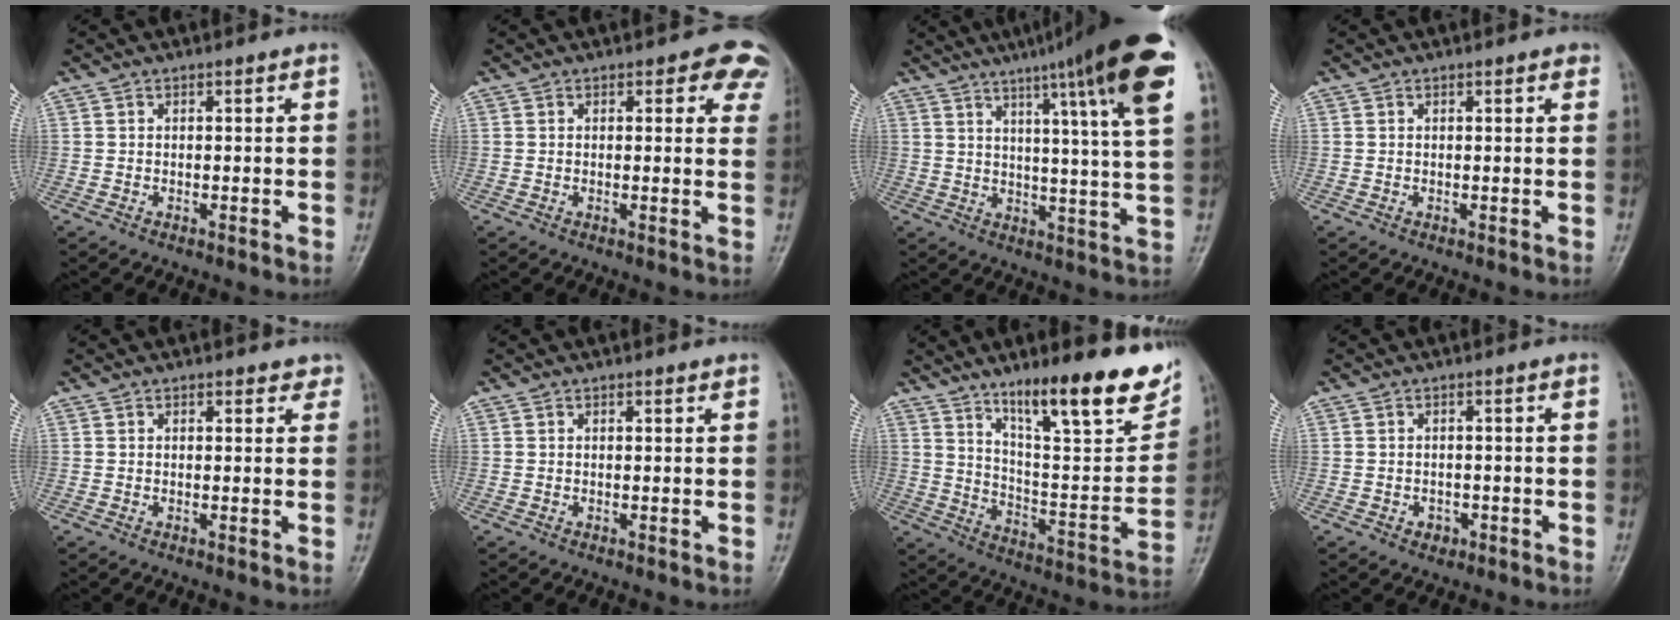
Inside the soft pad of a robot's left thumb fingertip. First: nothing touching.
{"total": 6.0, "force": [3.8, 3.3, 3.3], "torque": [0.006, -0.013, 0.027]}
{"total": 19.4, "force": [10.8, 1.0, 16.2], "torque": [-0.221, -0.028, 0.136]}
{"total": 1.2, "force": [0.7, 0.4, 0.8], "torque": [-0.009, -0.001, 0.006]}
{"total": 2.1, "force": [1.5, 1.2, 0.8], "torque": [0.016, -0.004, 0.011]}
{"total": 0.6, "force": [0.4, 0.2, 0.3], "torque": [-0.005, -0.002, 0.005]}
{"total": 22.6, "force": [14.3, 5.3, 16.7], "torque": [-0.208, -0.066, 0.230]}
{"total": 1.9, "force": [-0.9, 1.5, 0.7], "torque": [-0.003, 0.006, -0.008]}